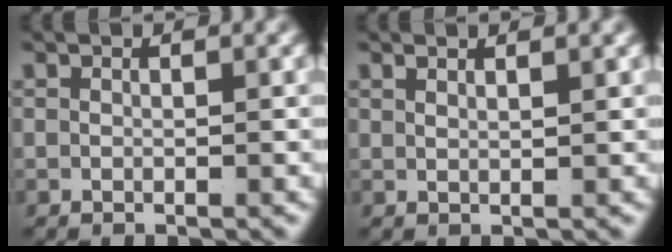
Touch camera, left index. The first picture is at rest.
{"total": 1.3, "force": [1.0, -0.8, 0.3], "torque": [-0.005, -0.004, 0.026]}